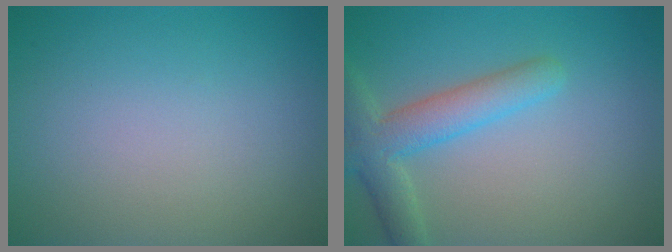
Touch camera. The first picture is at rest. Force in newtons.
{"total": 4.3, "press": 4.3, "slide": 0.3}